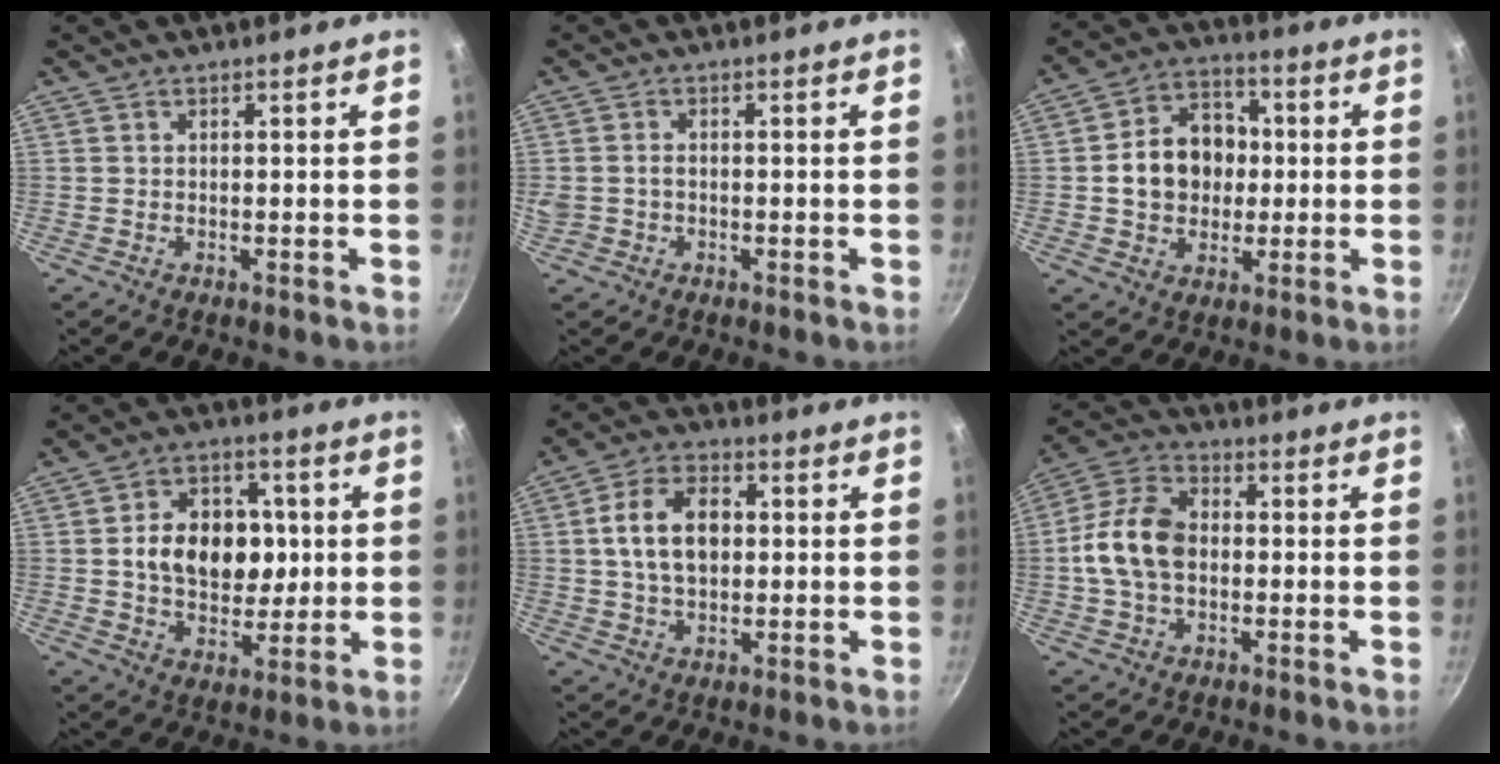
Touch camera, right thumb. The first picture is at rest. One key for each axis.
{"total": 0.7, "fx": 0.0, "fy": 0.6, "fz": 0.4, "tx": -0.006, "ty": 0.003, "tz": 0.000}
{"total": 12.8, "fx": 0.2, "fy": 10.4, "fz": 7.5, "tx": -0.089, "ty": 0.022, "tz": -0.003}
{"total": 14.9, "fx": 1.4, "fy": 11.2, "fz": 9.8, "tx": -0.105, "ty": 0.010, "tz": 0.021}
{"total": 11.3, "fx": 1.3, "fy": 7.5, "fz": 8.3, "tx": -0.125, "ty": 0.017, "tz": 0.014}
{"total": 12.0, "fx": -0.4, "fy": 8.3, "fz": 8.7, "tx": -0.148, "ty": 0.030, "tz": -0.021}